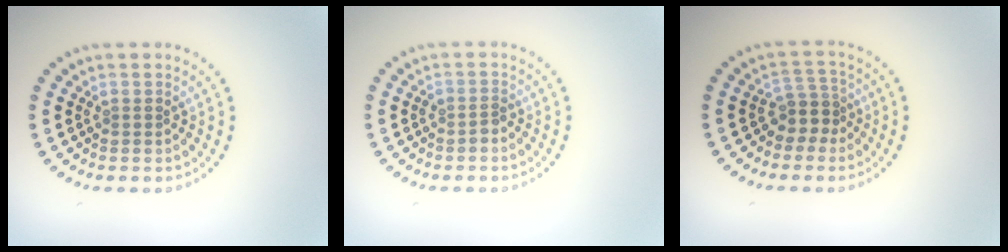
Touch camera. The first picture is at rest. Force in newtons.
{"total": 0.9, "press": 0.8, "slide": 0.5}
{"total": 2.5, "press": 1.8, "slide": 1.6}